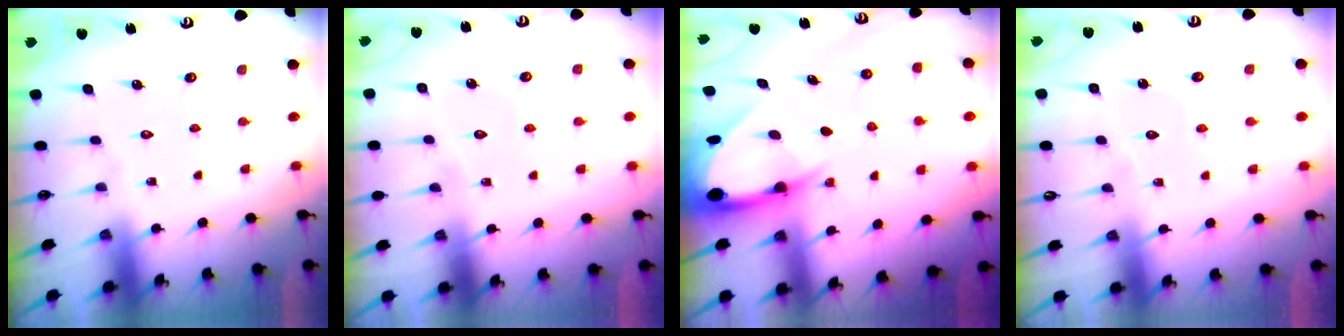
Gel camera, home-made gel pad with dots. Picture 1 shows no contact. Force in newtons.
{"total": 2.7, "press": 2.7, "slide": 0.3}
{"total": 5.8, "press": 5.8, "slide": 0.7}
{"total": 3.2, "press": 3.2, "slide": 0.2}